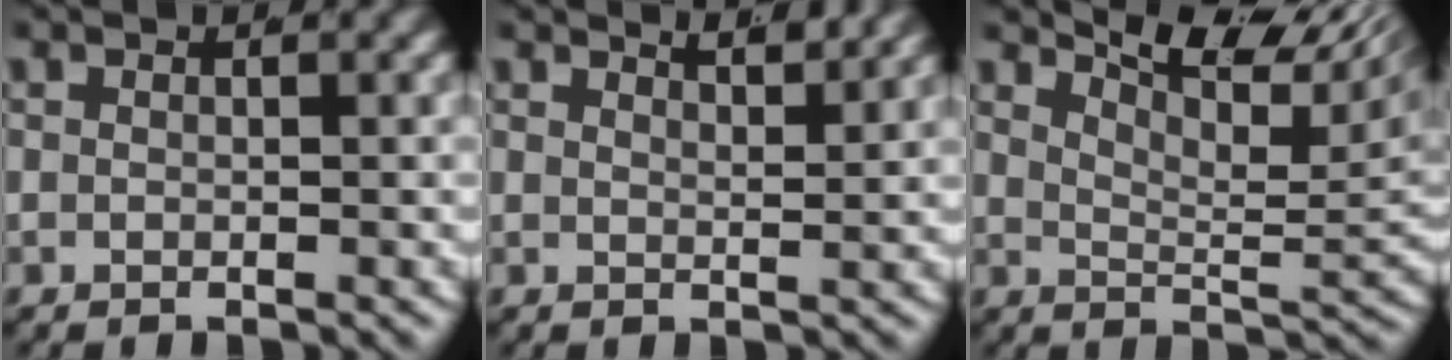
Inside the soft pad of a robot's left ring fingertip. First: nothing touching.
{"total": 2.8, "force": [2.5, -0.3, 1.1], "torque": [-0.010, -0.010, 0.046]}
{"total": 8.7, "force": [6.0, 1.9, 6.0], "torque": [-0.058, 0.016, 0.087]}